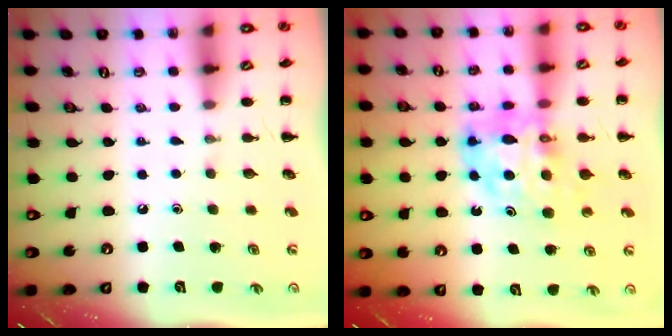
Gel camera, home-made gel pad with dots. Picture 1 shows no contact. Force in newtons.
{"total": 10.3, "press": 9.8, "slide": 3.1}